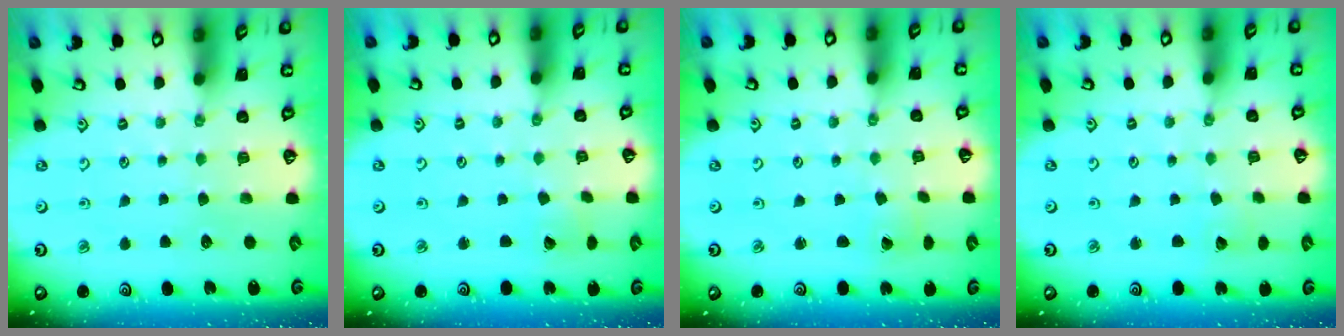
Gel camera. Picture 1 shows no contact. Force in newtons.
{"total": 2.5, "press": 2.4, "slide": 0.3}
{"total": 1.0, "press": 1.0, "slide": 0.0}
{"total": 2.5, "press": 2.5, "slide": 0.4}